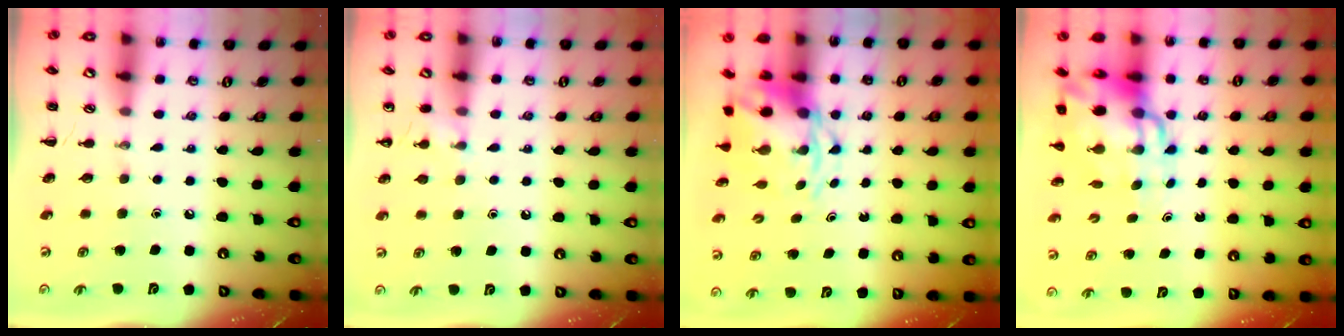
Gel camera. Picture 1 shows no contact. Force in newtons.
{"total": 4.1, "press": 4.0, "slide": 1.0}
{"total": 5.8, "press": 5.7, "slide": 1.0}
{"total": 12.0, "press": 11.6, "slide": 3.2}